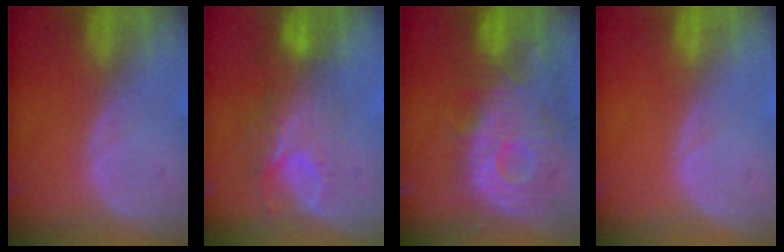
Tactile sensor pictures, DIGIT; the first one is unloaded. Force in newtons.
{"total": 7.4, "press": 6.4, "slide": 3.7}
{"total": 12.4, "press": 10.9, "slide": 5.9}
{"total": 0.0}